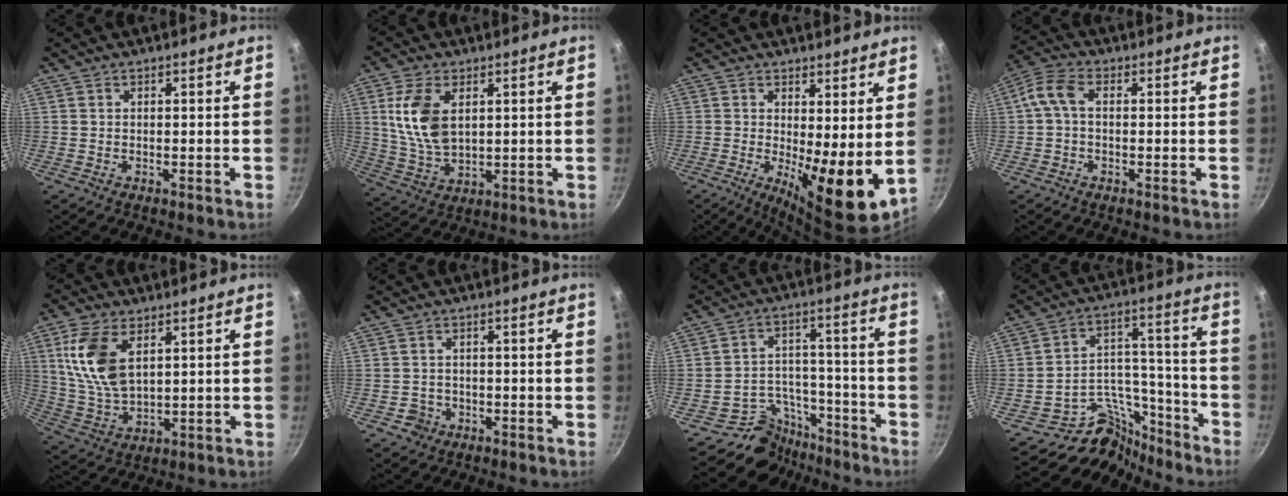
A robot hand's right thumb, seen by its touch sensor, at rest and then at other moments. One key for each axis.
{"total": 11.2, "fx": 2.8, "fy": 6.5, "fz": 8.6, "tx": -0.164, "ty": -0.020, "tz": 0.062}
{"total": 11.1, "fx": 0.9, "fy": 3.5, "fz": 10.5, "tx": -0.146, "ty": -0.030, "tz": 0.015}
{"total": 5.2, "fx": 0.1, "fy": 3.0, "fz": 4.2, "tx": -0.102, "ty": 0.021, "tz": -0.010}
{"total": 12.8, "fx": 4.2, "fy": 7.0, "fz": 9.8, "tx": -0.191, "ty": -0.015, "tz": 0.092}
{"total": 3.1, "fx": -1.1, "fy": 2.8, "fz": 0.7, "tx": -0.001, "ty": 0.013, "tz": -0.011}
{"total": 10.2, "fx": -8.1, "fy": 6.1, "fz": -0.2, "tx": 0.057, "ty": 0.099, "tz": -0.134}
{"total": 14.2, "fx": -11.5, "fy": 8.0, "fz": 2.2, "tx": 0.025, "ty": 0.135, "tz": -0.186}